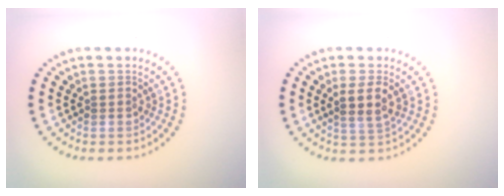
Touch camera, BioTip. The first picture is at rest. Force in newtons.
{"total": 2.3, "press": 2.0, "slide": 1.1}